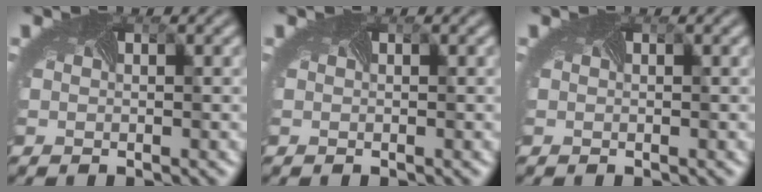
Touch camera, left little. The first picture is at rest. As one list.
[{"total": 0.0}, {"total": 0.0}]